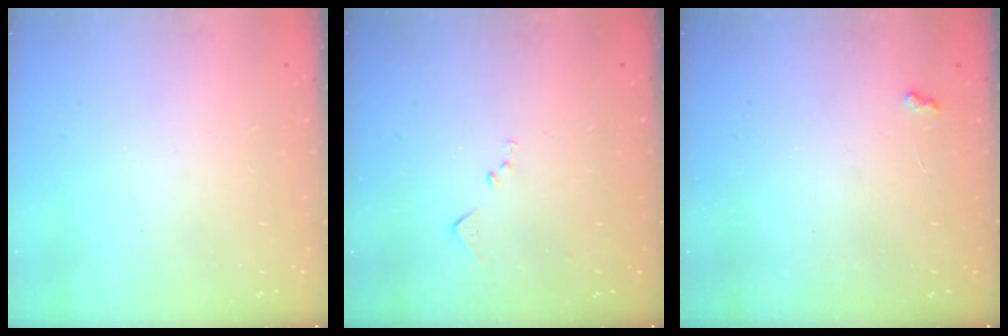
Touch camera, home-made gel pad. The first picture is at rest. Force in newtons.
{"total": 6.3, "press": 6.3, "slide": 0.9}
{"total": 3.2, "press": 3.1, "slide": 0.5}